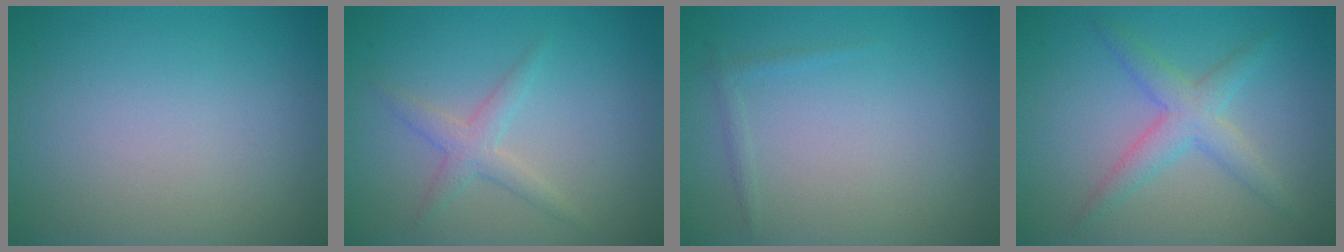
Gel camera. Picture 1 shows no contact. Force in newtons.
{"total": 2.1, "press": 2.1, "slide": 0.0}
{"total": 0.7, "press": 0.7, "slide": 0.0}
{"total": 2.3, "press": 2.3, "slide": 0.1}